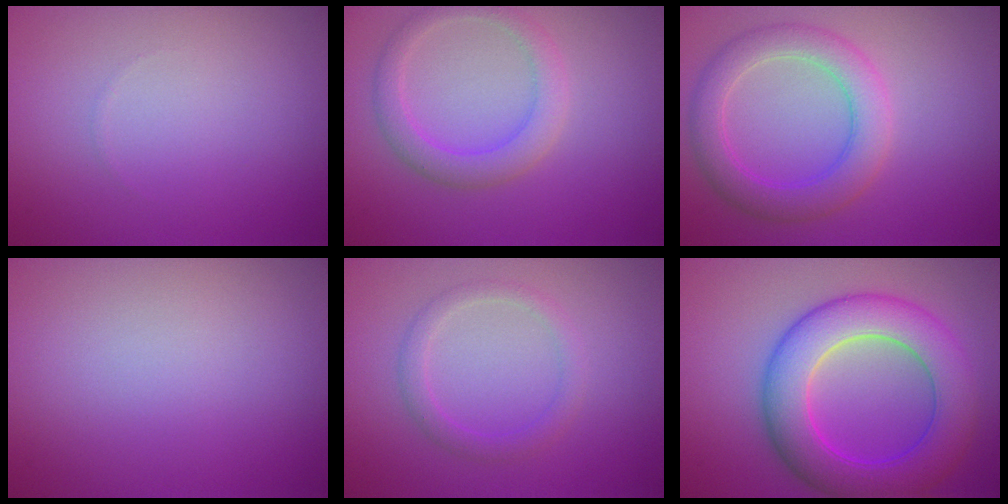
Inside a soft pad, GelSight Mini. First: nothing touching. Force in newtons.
{"total": 2.9, "press": 2.9, "slide": 0.3}
{"total": 4.4, "press": 4.4, "slide": 0.2}
{"total": 0.0}
{"total": 1.9, "press": 1.9, "slide": 0.2}
{"total": 8.3, "press": 8.3, "slide": 0.2}